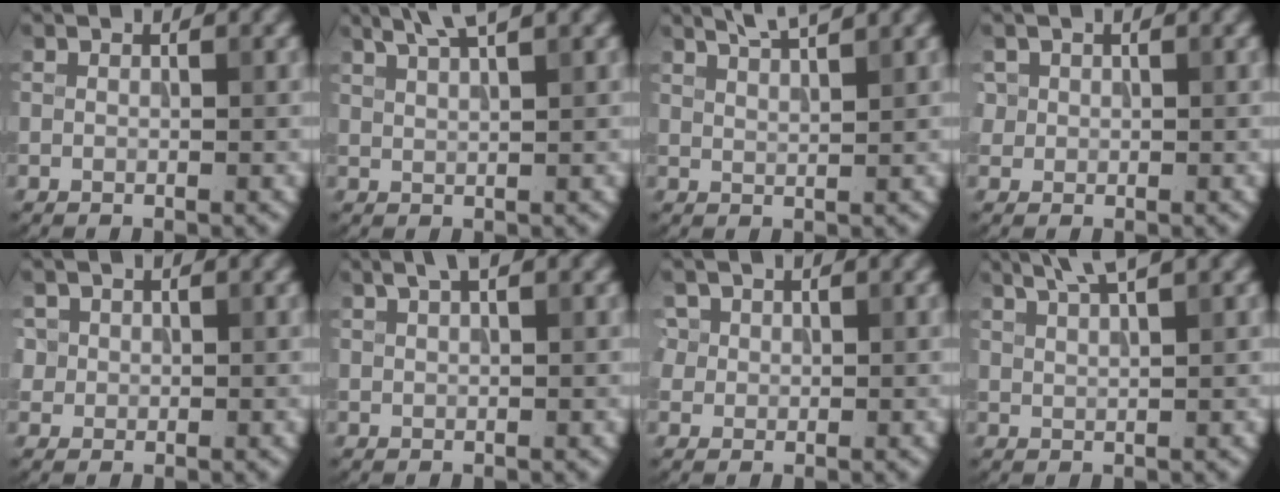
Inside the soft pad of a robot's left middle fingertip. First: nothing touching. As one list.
[{"total": 3.5, "force": [2.6, 0.6, 2.3], "torque": [-0.027, 0.015, 0.037]}, {"total": 3.7, "force": [3.0, 0.9, 2.0], "torque": [-0.008, 0.021, 0.023]}, {"total": 1.1, "force": [0.3, 1.1, 0.1], "torque": [0.007, -0.004, 0.006]}, {"total": 1.4, "force": [0.4, 1.3, 0.2], "torque": [0.001, -0.003, 0.013]}, {"total": 1.6, "force": [1.1, 0.3, 1.1], "torque": [-0.015, 0.003, 0.018]}, {"total": 2.3, "force": [1.0, 1.9, 0.7], "torque": [-0.019, 0.001, 0.034]}, {"total": 3.4, "force": [2.5, 0.6, 2.2], "torque": [-0.025, 0.015, 0.033]}]